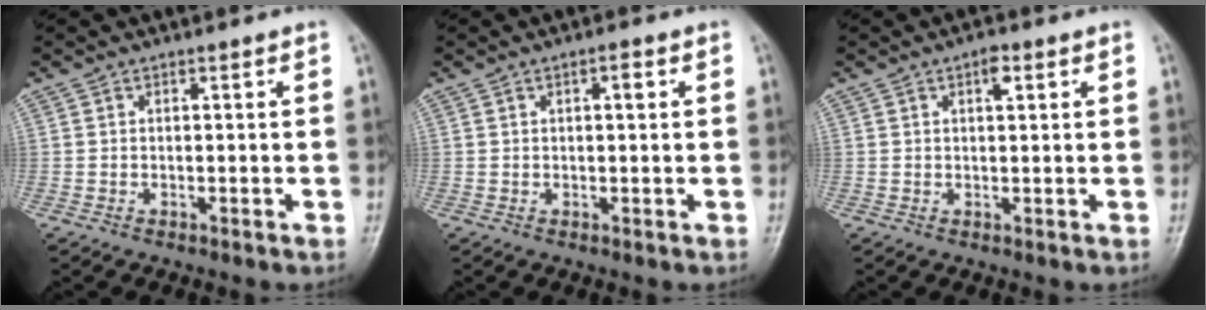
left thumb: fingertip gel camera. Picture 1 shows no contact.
{"total": 2.0, "force": [0.6, 0.7, 1.7], "torque": [-0.024, 0.002, 0.008]}
{"total": 2.7, "force": [1.2, 1.2, 2.1], "torque": [-0.027, -0.001, 0.017]}